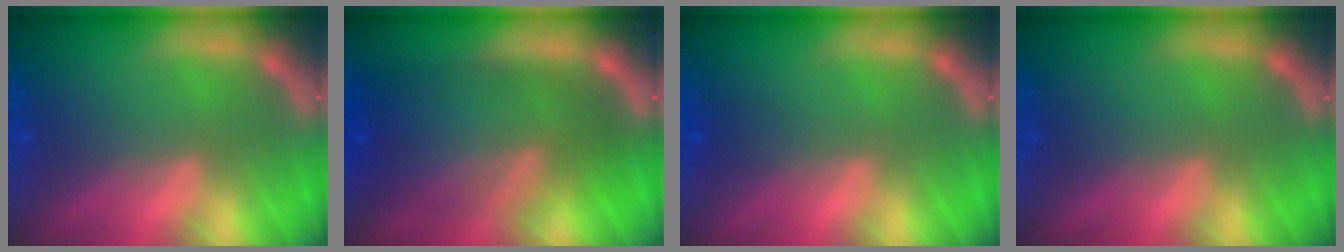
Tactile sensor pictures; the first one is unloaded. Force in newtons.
{"total": 9.6}
{"total": 1.0}
{"total": 0.0}